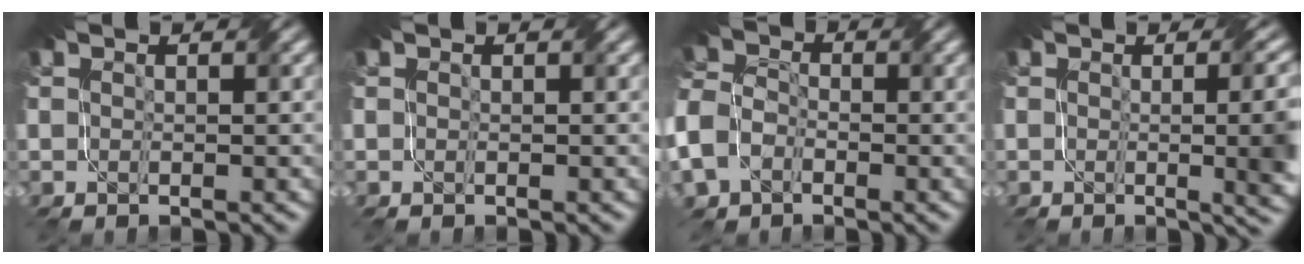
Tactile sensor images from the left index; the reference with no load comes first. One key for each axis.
{"total": 0.0}
{"total": 7.6, "fx": -3.0, "fy": 5.6, "fz": 4.2, "tx": -0.097, "ty": -0.012, "tz": -0.065}
{"total": 9.8, "fx": -0.2, "fy": 4.2, "fz": 8.8, "tx": -0.055, "ty": 0.003, "tz": -0.004}